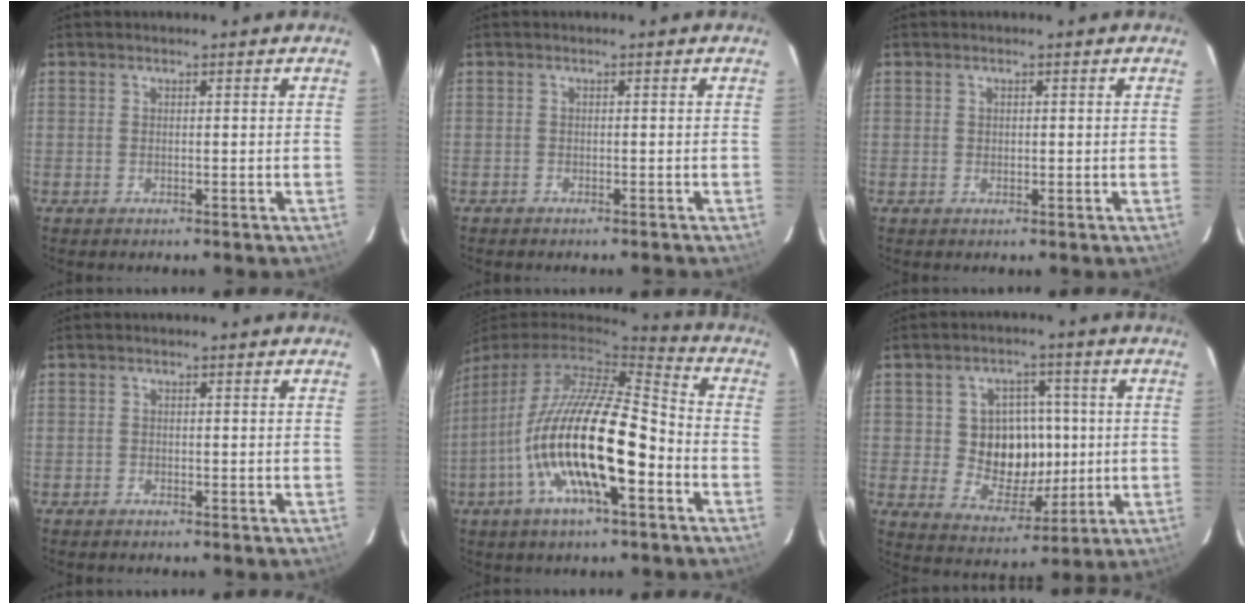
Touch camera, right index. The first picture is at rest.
{"total": 1.0, "force": [-1.0, 0.2, 0.2], "torque": [-0.011, 0.000, -0.016]}
{"total": 0.6, "force": [0.1, 0.6, 0.2], "torque": [-0.001, 0.002, 0.002]}
{"total": 0.5, "force": [-0.5, 0.2, 0.0], "torque": [-0.001, 0.004, -0.011]}
{"total": 19.6, "force": [-6.6, 5.3, 17.6], "torque": [-0.324, -0.023, -0.126]}
{"total": 10.6, "force": [0.2, 9.0, 5.6], "torque": [-0.113, 0.011, 0.019]}